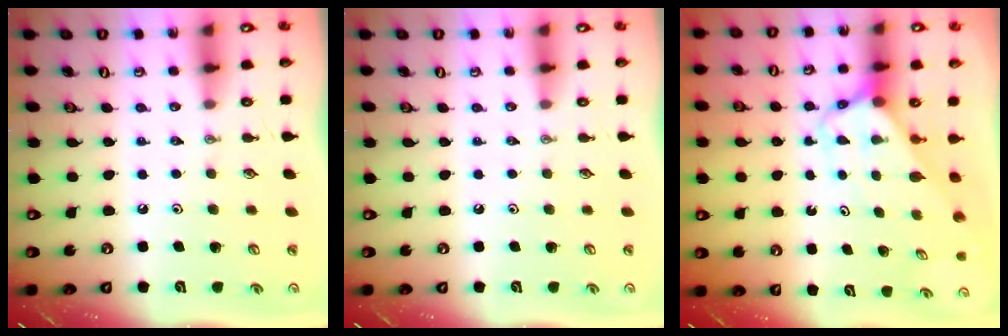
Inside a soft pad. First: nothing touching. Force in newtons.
{"total": 0.0}
{"total": 3.9, "press": 3.9, "slide": 0.3}